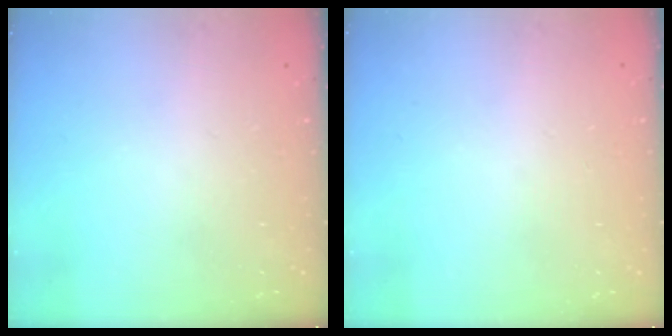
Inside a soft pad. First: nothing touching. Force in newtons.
{"total": 0.8, "press": 0.5, "slide": 0.6}